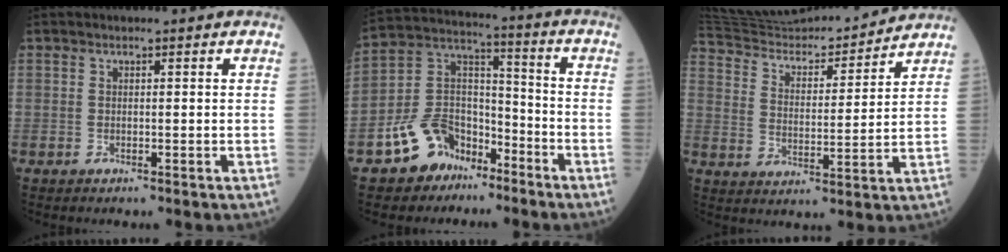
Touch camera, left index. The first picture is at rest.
{"total": 10.7, "force": [-7.1, 7.0, 3.7], "torque": [-0.085, 0.033, -0.135]}
{"total": 19.0, "force": [18.2, 1.7, 5.2], "torque": [-0.092, 0.003, 0.285]}